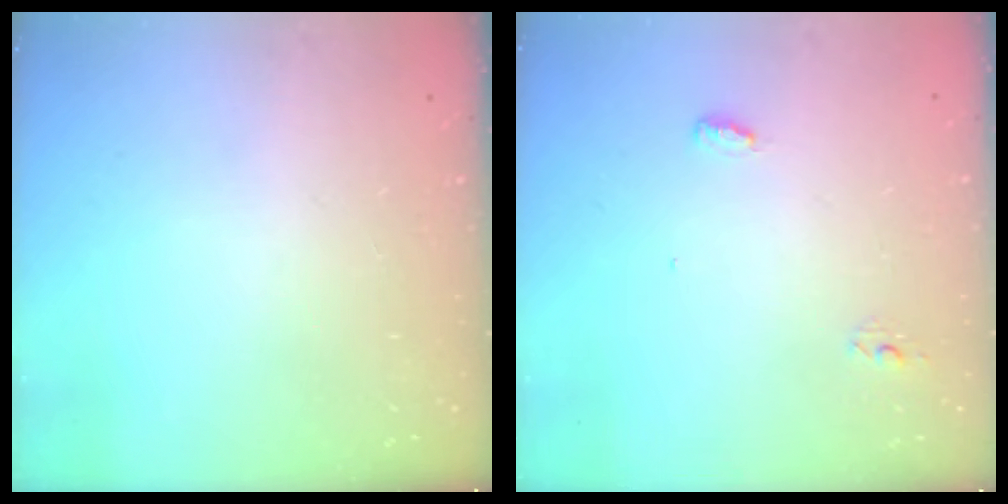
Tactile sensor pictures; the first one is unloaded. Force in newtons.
{"total": 4.2, "press": 4.0, "slide": 1.3}